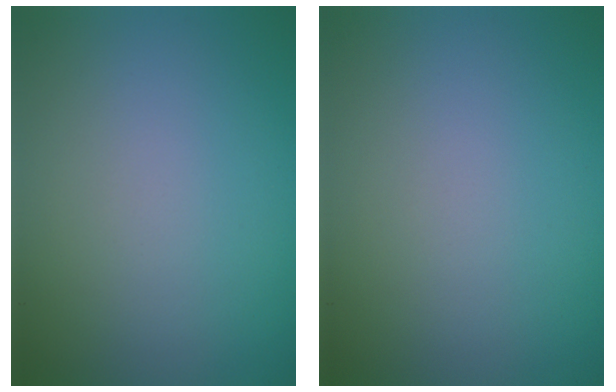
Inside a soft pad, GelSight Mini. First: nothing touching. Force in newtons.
{"total": 0.0}